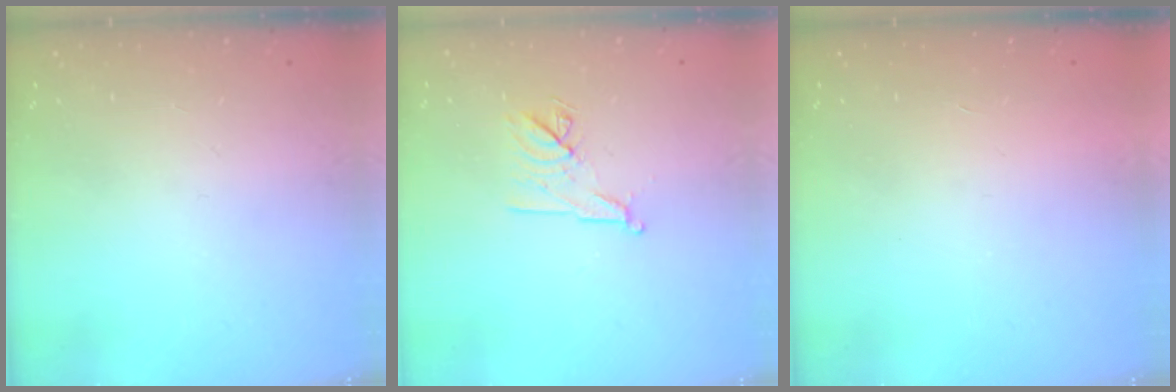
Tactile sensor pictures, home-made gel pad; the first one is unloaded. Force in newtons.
{"total": 8.9, "press": 8.9, "slide": 1.1}
{"total": 1.6, "press": 1.6, "slide": 0.1}